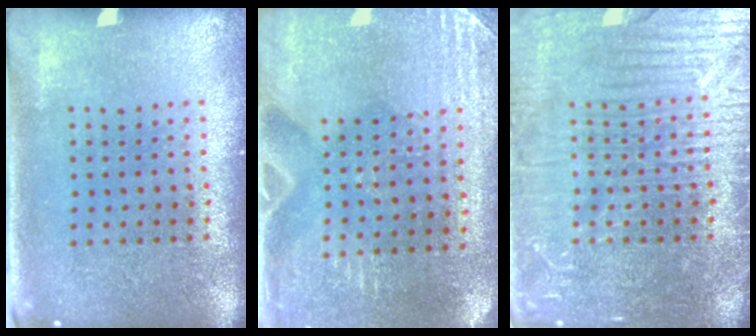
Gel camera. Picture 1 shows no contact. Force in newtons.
{"total": 2.8, "press": 2.6, "slide": 1.2}
{"total": 4.5, "press": 4.5, "slide": 0.6}